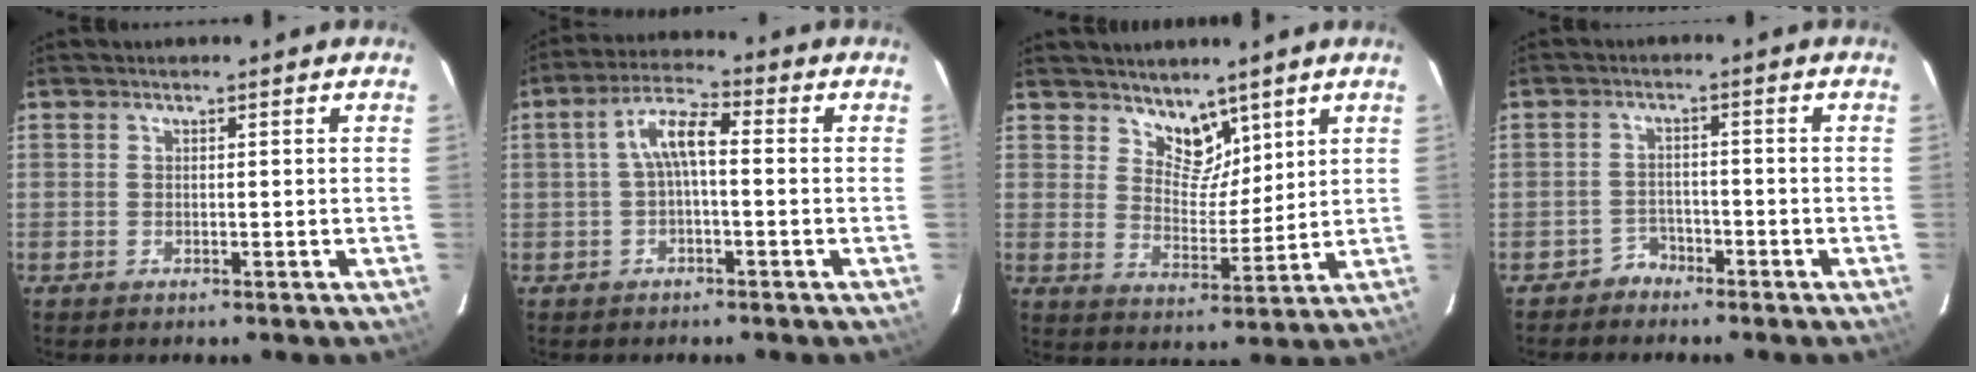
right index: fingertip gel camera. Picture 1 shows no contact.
{"total": 6.0, "force": [-0.3, 2.2, 5.6], "torque": [-0.116, 0.023, -0.005]}
{"total": 6.6, "force": [4.9, 3.7, 2.3], "torque": [-0.024, -0.010, 0.088]}
{"total": 2.9, "force": [-2.3, 1.7, -0.5], "torque": [0.009, 0.013, -0.042]}